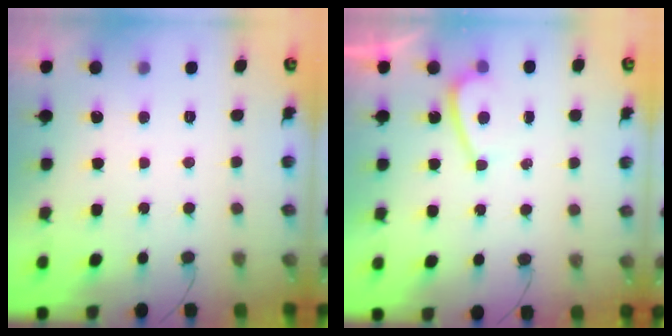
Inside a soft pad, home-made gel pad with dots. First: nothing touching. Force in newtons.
{"total": 3.8, "press": 3.8, "slide": 0.1}